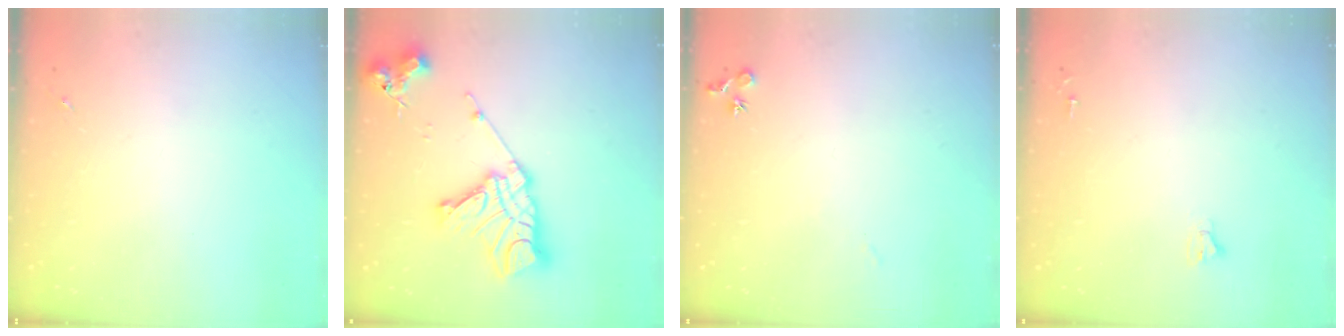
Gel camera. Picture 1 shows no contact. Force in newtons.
{"total": 19.3, "press": 19.2, "slide": 1.8}
{"total": 6.6, "press": 6.6, "slide": 0.6}
{"total": 2.0, "press": 2.0, "slide": 0.2}